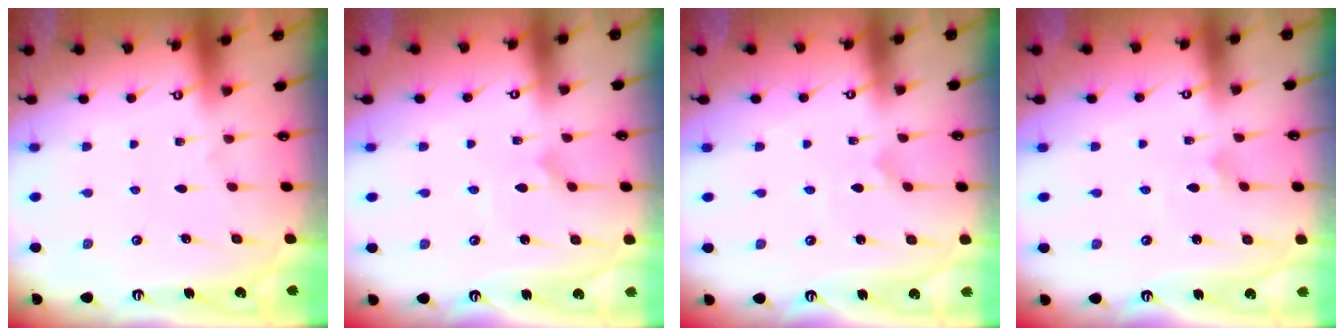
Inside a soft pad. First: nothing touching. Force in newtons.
{"total": 1.7, "press": 1.7, "slide": 0.1}
{"total": 0.9, "press": 0.9, "slide": 0.1}
{"total": 2.4, "press": 2.4, "slide": 0.2}